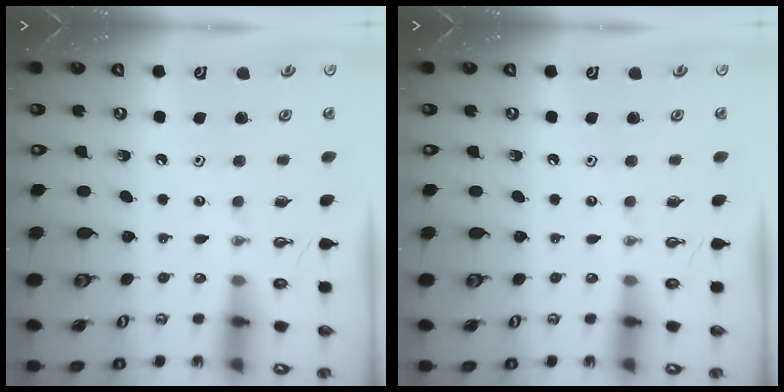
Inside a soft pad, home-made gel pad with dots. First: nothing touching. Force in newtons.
{"total": 0.0}